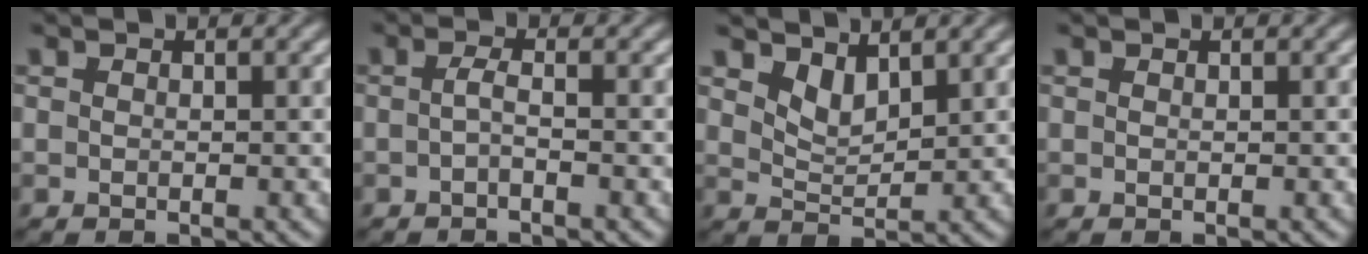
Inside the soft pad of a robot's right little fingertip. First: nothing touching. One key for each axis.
{"total": 1.3, "fx": -0.7, "fy": -0.6, "fz": 0.9, "tx": -0.016, "ty": -0.006, "tz": -0.009}
{"total": 3.0, "fx": 2.2, "fy": 1.2, "fz": 1.8, "tx": -0.024, "ty": -0.010, "tz": 0.039}
{"total": 0.0}